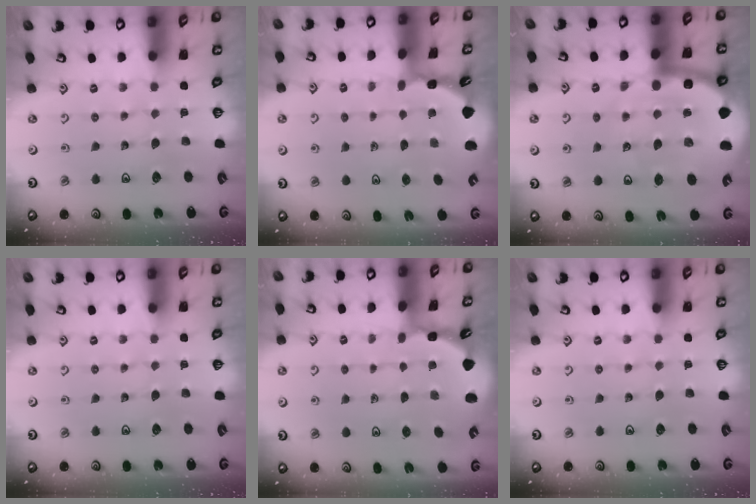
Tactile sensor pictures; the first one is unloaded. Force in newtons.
{"total": 2.0, "press": 2.0, "slide": 0.1}
{"total": 14.5, "press": 14.0, "slide": 3.5}
{"total": 0.0}
{"total": 1.5, "press": 1.5, "slide": 0.1}
{"total": 0.0}